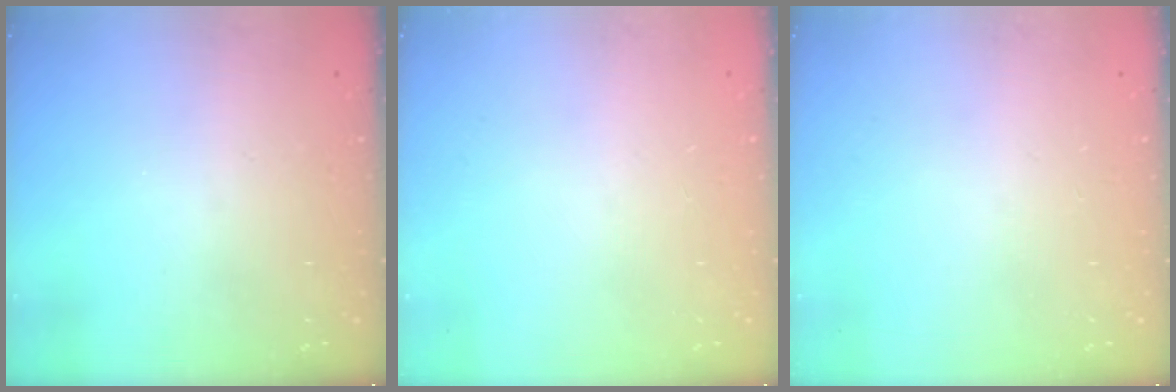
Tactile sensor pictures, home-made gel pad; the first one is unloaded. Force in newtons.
{"total": 0.0}
{"total": 0.0}